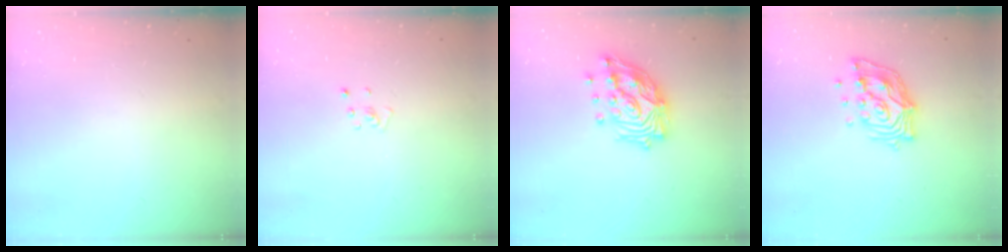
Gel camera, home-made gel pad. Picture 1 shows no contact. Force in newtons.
{"total": 2.2, "press": 2.2, "slide": 0.2}
{"total": 16.8, "press": 16.7, "slide": 1.9}
{"total": 12.4, "press": 12.4, "slide": 1.2}